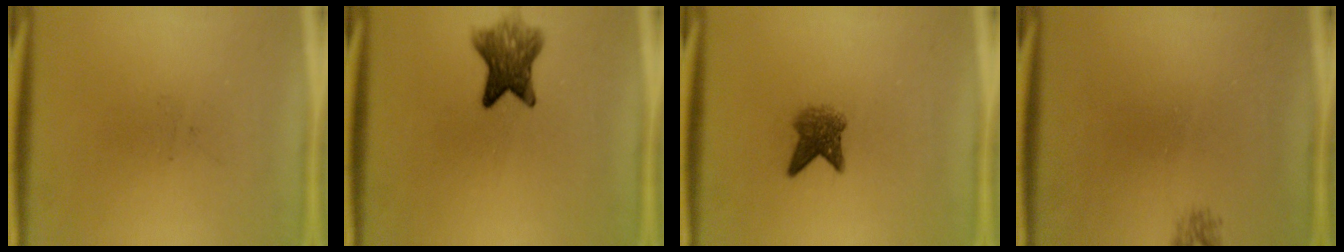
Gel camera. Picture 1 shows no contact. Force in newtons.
{"total": 6.5}
{"total": 3.7}
{"total": 0.9}